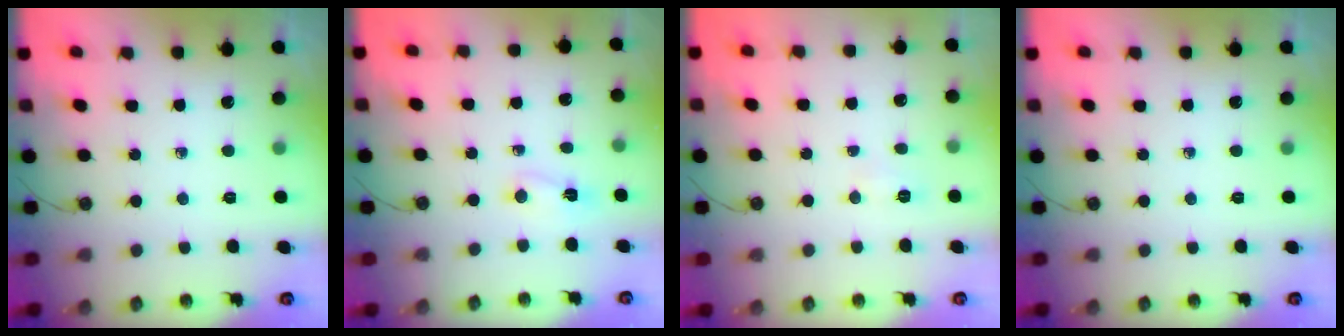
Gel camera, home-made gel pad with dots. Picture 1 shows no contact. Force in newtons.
{"total": 3.4, "press": 2.6, "slide": 2.2}
{"total": 3.8, "press": 3.8, "slide": 0.4}
{"total": 0.0}